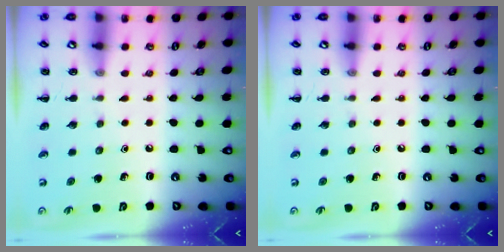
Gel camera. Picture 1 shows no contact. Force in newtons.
{"total": 0.0}